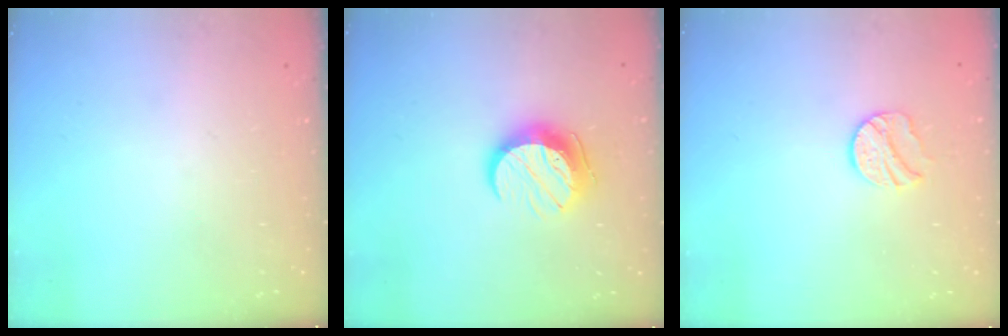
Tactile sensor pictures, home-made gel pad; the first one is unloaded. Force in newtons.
{"total": 11.2, "press": 11.1, "slide": 1.4}
{"total": 9.4, "press": 9.4, "slide": 0.4}